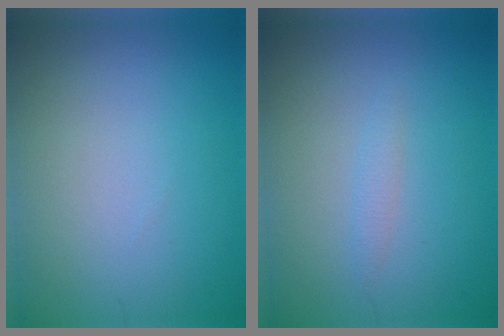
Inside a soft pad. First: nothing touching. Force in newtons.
{"total": 0.9, "press": 0.9, "slide": 0.0}